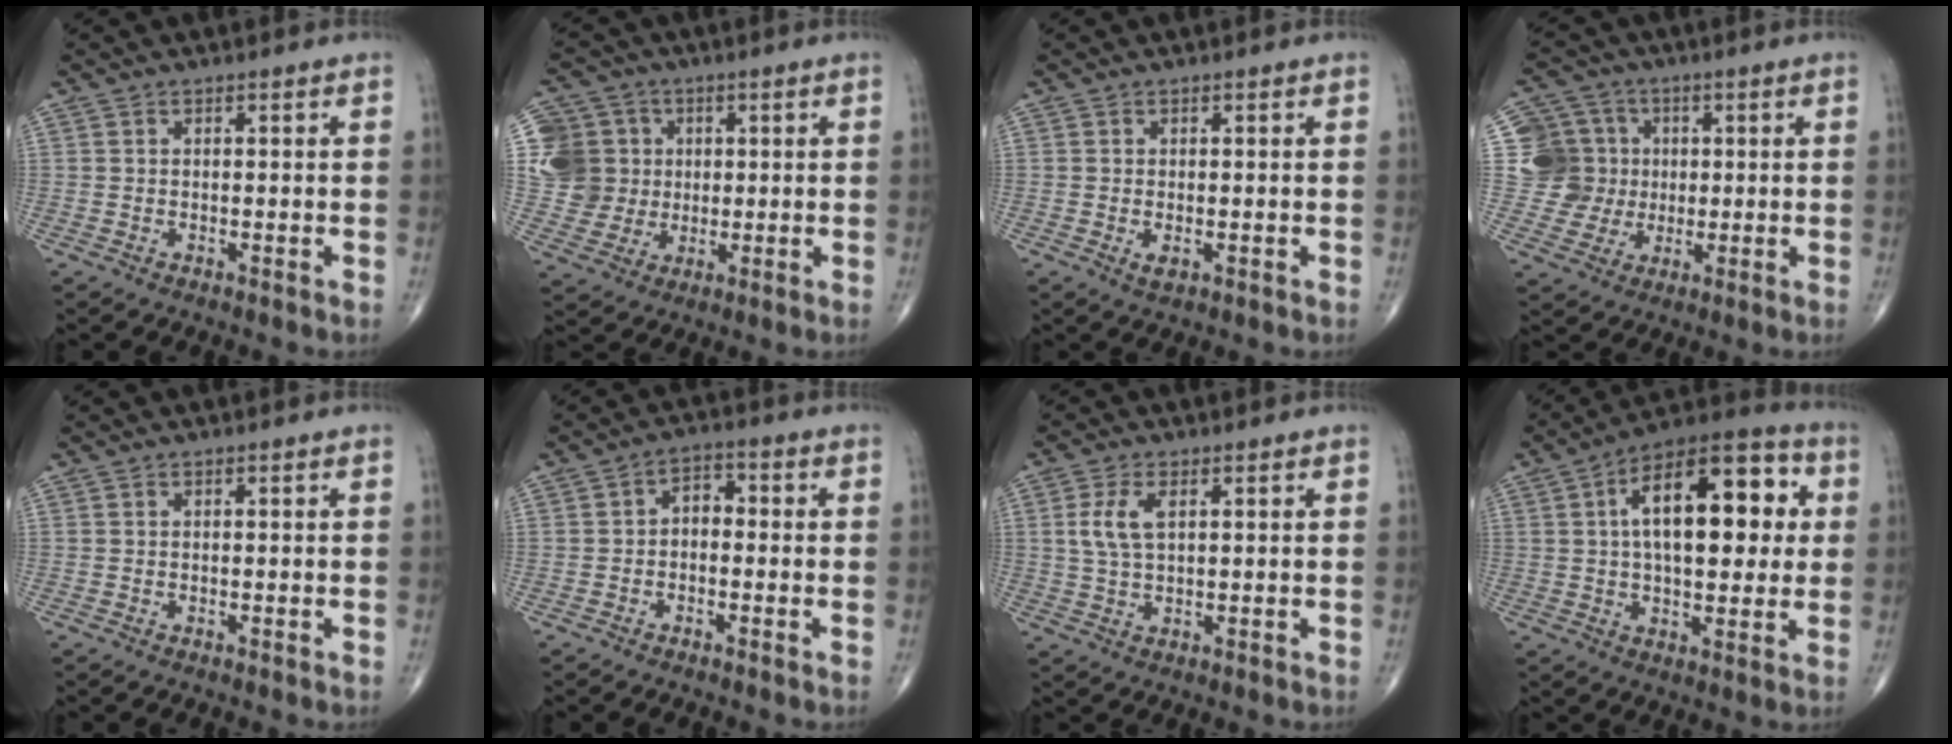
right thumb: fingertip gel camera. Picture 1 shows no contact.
{"total": 11.8, "force": [1.9, 11.2, 3.0], "torque": [-0.038, 0.016, 0.039]}
{"total": 1.6, "force": [-0.4, 0.9, 1.3], "torque": [-0.022, -0.004, -0.006]}
{"total": 9.8, "force": [1.1, 9.7, 1.3], "torque": [0.016, 0.015, 0.020]}
{"total": 0.0}
{"total": 3.7, "force": [-0.5, 2.5, 2.7], "torque": [-0.027, 0.019, -0.021]}
{"total": 5.4, "force": [1.5, 2.6, 4.5], "torque": [-0.100, 0.000, 0.030]}
{"total": 20.6, "force": [4.0, 9.9, 17.6], "torque": [-0.240, 0.018, 0.051]}